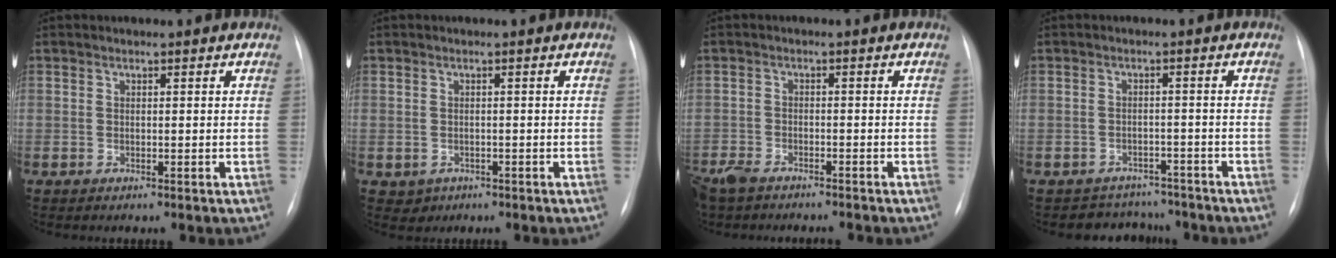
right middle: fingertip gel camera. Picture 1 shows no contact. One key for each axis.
{"total": 1.9, "fx": -0.8, "fy": 1.7, "fz": 0.2, "tx": -0.002, "ty": 0.006, "tz": -0.004}
{"total": 8.0, "fx": -6.9, "fy": 2.5, "fz": 3.2, "tx": -0.061, "ty": -0.009, "tz": -0.110}
{"total": 5.8, "fx": -5.2, "fy": 2.6, "fz": -0.7, "tx": 0.015, "ty": 0.024, "tz": -0.068}